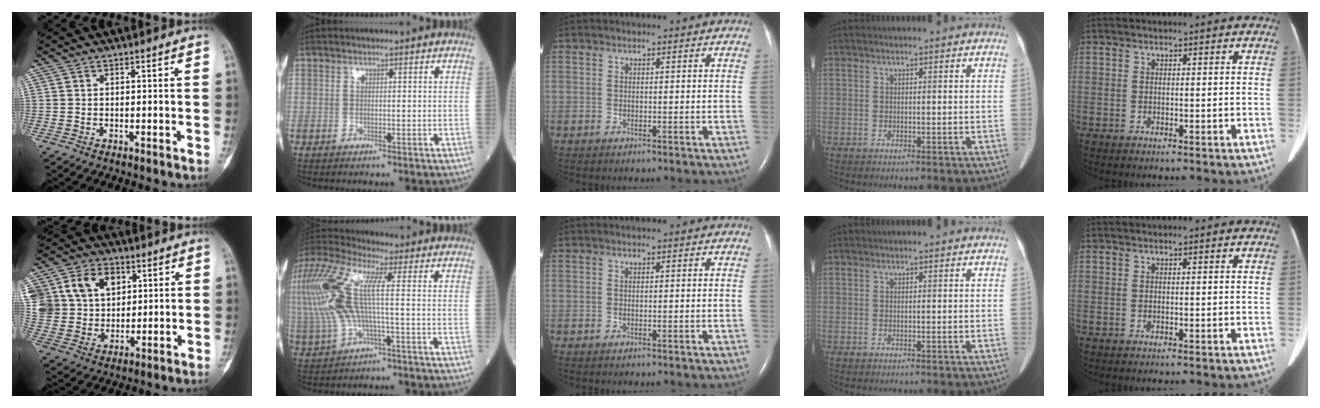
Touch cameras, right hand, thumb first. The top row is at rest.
{"thumb": {"total": 17.5, "force": [5.9, 13.7, 9.3], "torque": [-0.170, 0.012, 0.117]}, "index": {"total": 16.4, "force": [0.9, 4.7, 15.7], "torque": [-0.376, 0.025, 0.014]}}